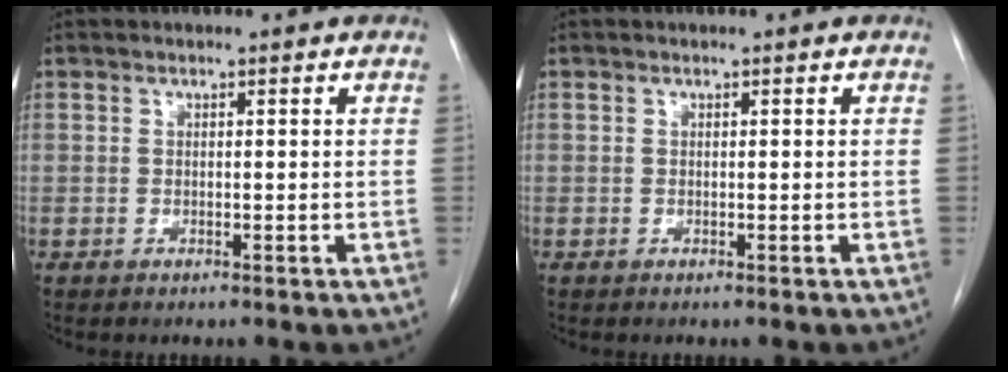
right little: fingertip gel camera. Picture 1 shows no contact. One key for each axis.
{"total": 0.0}